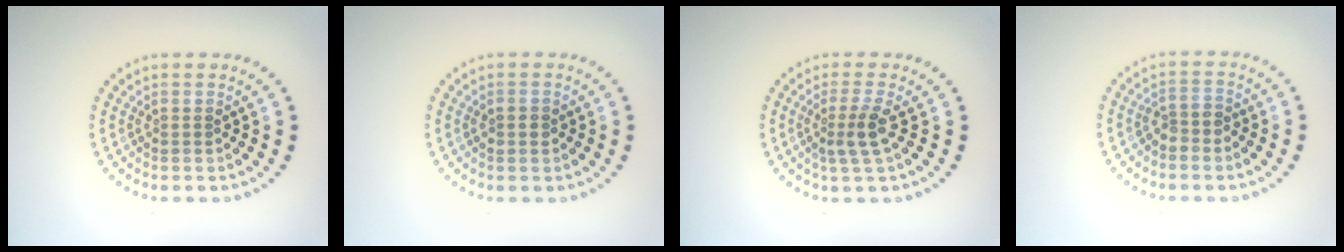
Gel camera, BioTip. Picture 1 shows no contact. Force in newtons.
{"total": 1.4, "press": 1.4, "slide": 0.2}
{"total": 2.4, "press": 1.7, "slide": 1.6}
{"total": 1.4, "press": 1.3, "slide": 0.7}